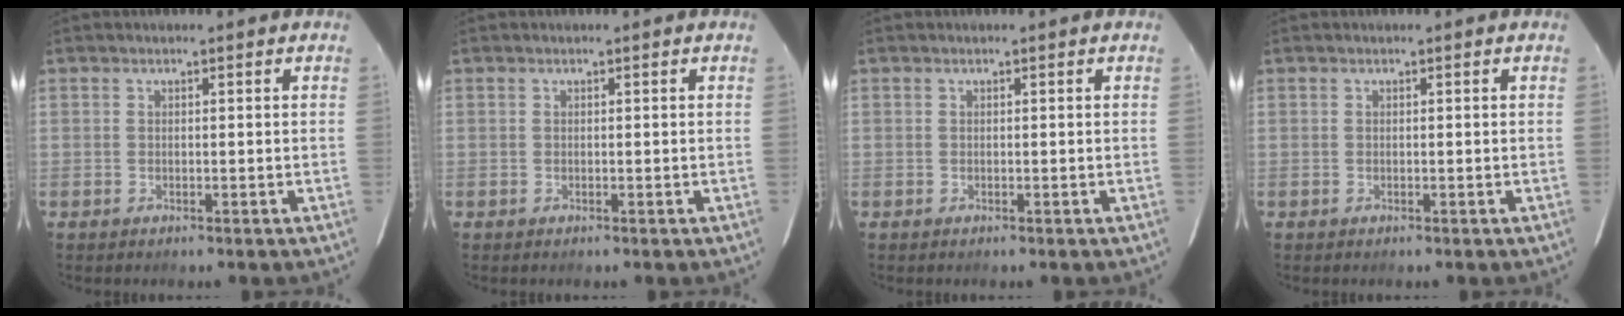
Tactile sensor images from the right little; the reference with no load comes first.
{"total": 0.0}
{"total": 0.0}
{"total": 0.0}